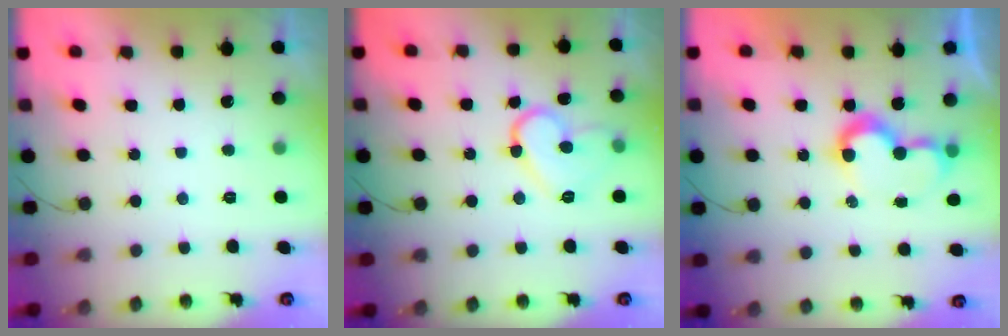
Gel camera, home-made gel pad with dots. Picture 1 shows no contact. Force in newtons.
{"total": 11.6, "press": 11.5, "slide": 0.4}
{"total": 8.0, "press": 8.0, "slide": 0.1}